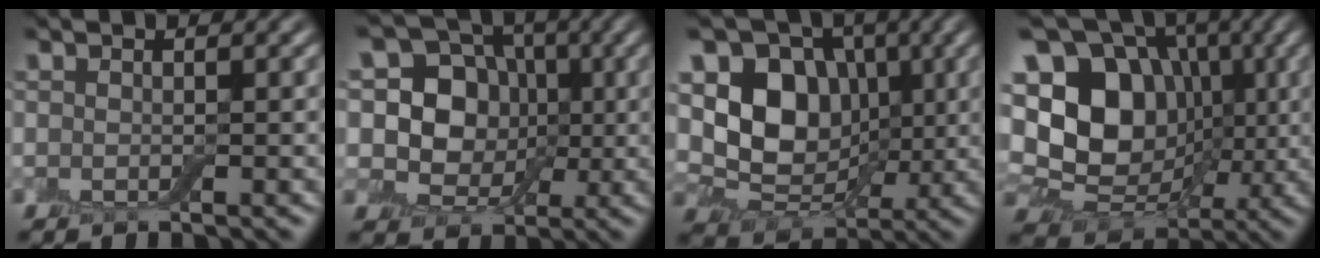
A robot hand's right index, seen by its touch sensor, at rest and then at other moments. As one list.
[{"total": 8.6, "force": [1.2, 7.2, 4.5], "torque": [-0.072, 0.016, -0.004]}, {"total": 8.4, "force": [1.3, 6.7, 4.9], "torque": [-0.088, -0.011, 0.015]}, {"total": 16.9, "force": [1.7, 13.8, 9.5], "torque": [-0.196, 0.027, 0.025]}]